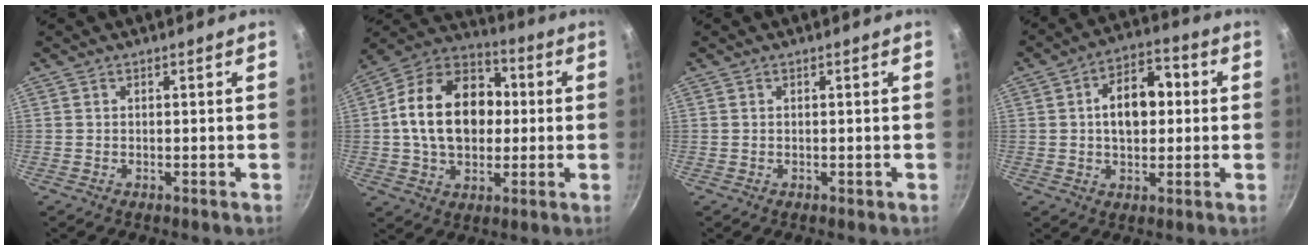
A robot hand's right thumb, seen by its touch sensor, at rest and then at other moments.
{"total": 19.6, "force": [1.1, 13.8, 13.9], "torque": [-0.214, 0.025, 0.014]}
{"total": 0.0}
{"total": 11.3, "force": [1.2, 7.0, 8.8], "torque": [-0.113, 0.022, 0.013]}